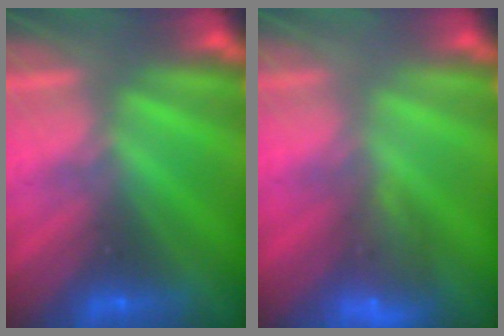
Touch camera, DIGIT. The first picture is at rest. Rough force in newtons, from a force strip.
{"total": 8.0}